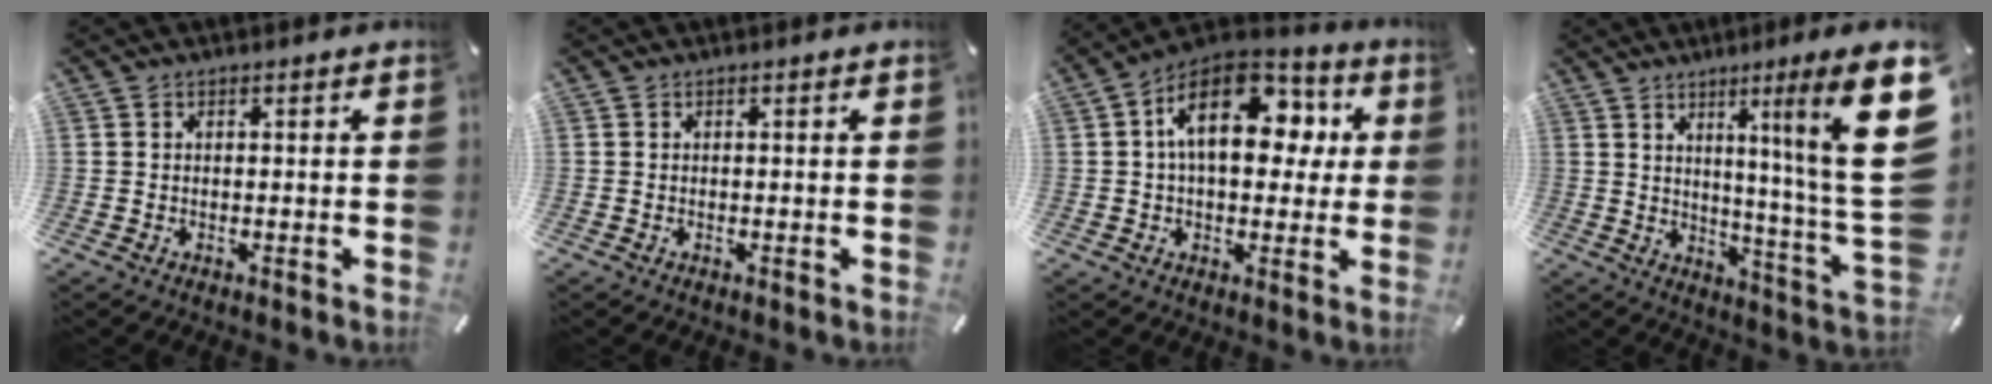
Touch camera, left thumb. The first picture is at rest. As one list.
[{"total": 0.0}, {"total": 16.9, "force": [4.4, 10.6, 12.4], "torque": [-0.191, -0.007, 0.078]}, {"total": 19.4, "force": [8.1, 0.4, 17.5], "torque": [-0.251, -0.075, 0.108]}]